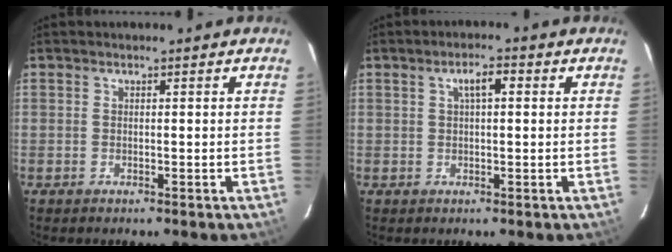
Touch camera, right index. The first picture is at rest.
{"total": 3.1, "force": [1.1, 0.7, 2.8], "torque": [-0.053, 0.010, 0.019]}